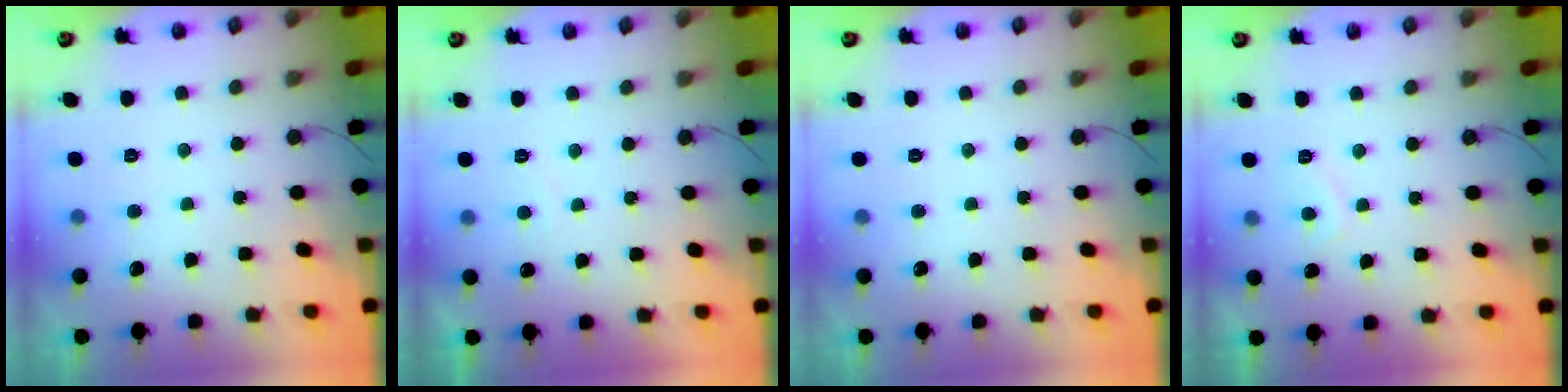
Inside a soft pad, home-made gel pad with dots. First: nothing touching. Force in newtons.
{"total": 0.9, "press": 0.8, "slide": 0.4}
{"total": 0.0}
{"total": 1.4, "press": 1.2, "slide": 0.7}